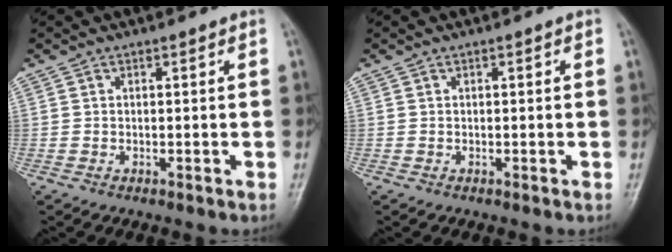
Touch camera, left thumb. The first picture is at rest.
{"total": 0.0}